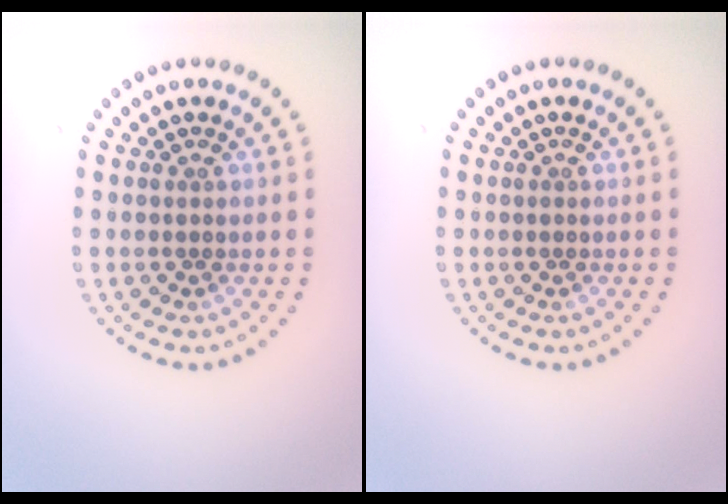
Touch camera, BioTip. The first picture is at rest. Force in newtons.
{"total": 0.0}